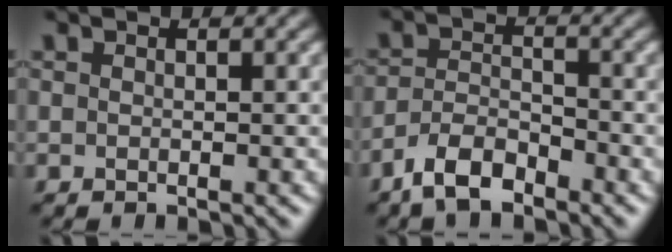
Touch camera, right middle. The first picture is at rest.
{"total": 4.0, "force": [-2.9, 1.5, 2.2], "torque": [-0.044, 0.000, -0.065]}